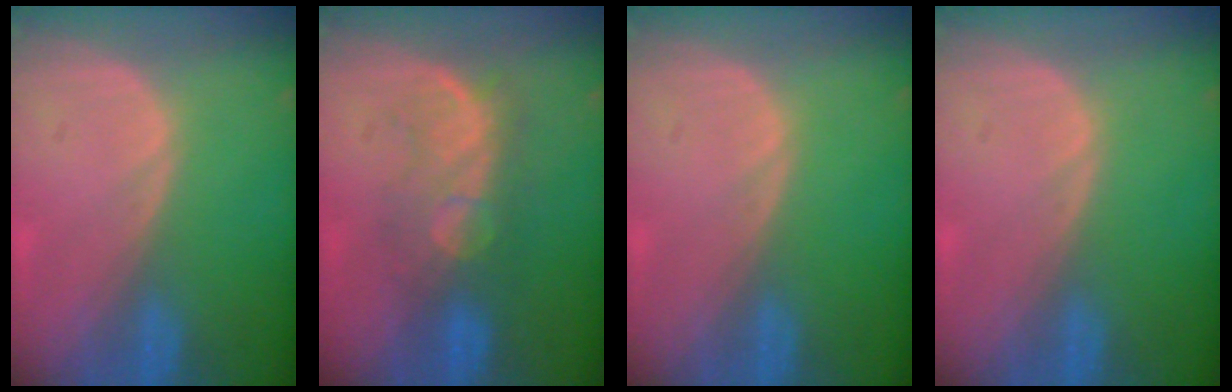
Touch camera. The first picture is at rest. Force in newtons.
{"total": 7.5, "press": 7.2, "slide": 2.1}
{"total": 0.0}
{"total": 0.0}